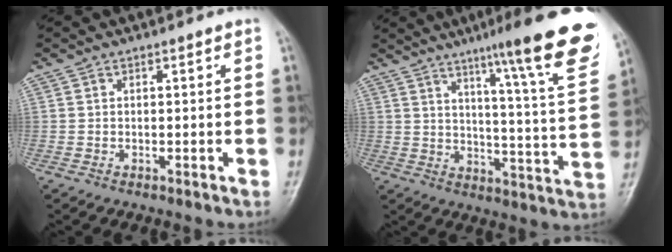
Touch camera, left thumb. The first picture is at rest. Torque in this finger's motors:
{"motor_torque": [1.12, -0.11, 1.56, -1.21, 0.33]}